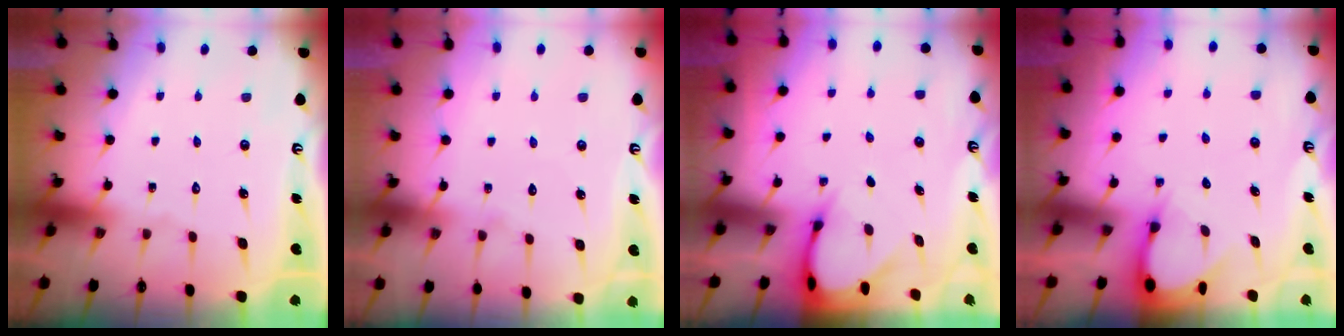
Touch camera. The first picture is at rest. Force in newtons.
{"total": 4.5, "press": 4.5, "slide": 0.5}
{"total": 3.3, "press": 3.3, "slide": 0.2}
{"total": 2.8, "press": 2.8, "slide": 0.2}